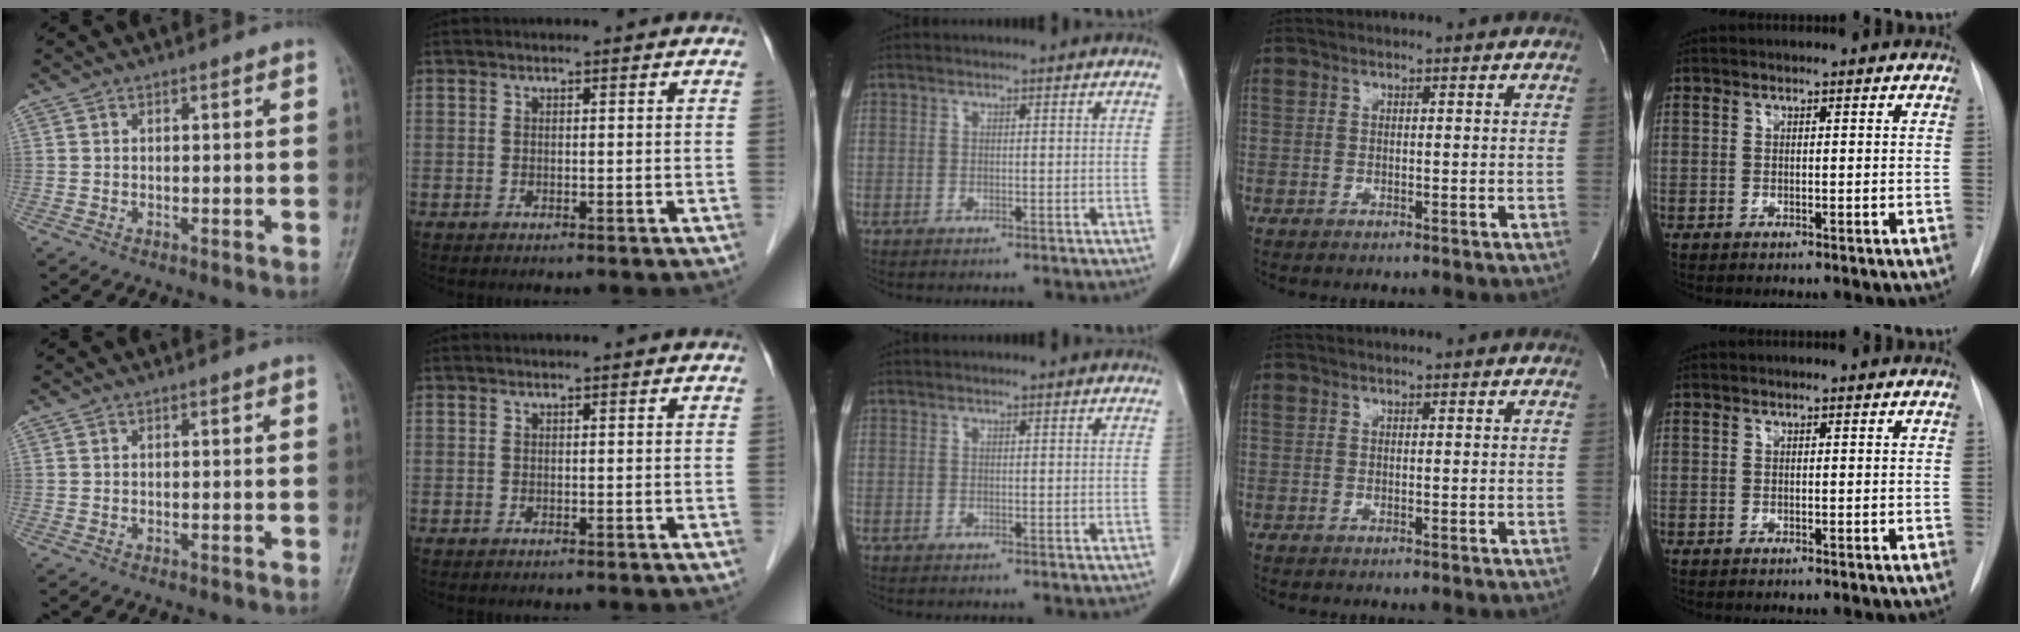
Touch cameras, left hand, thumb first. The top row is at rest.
{}